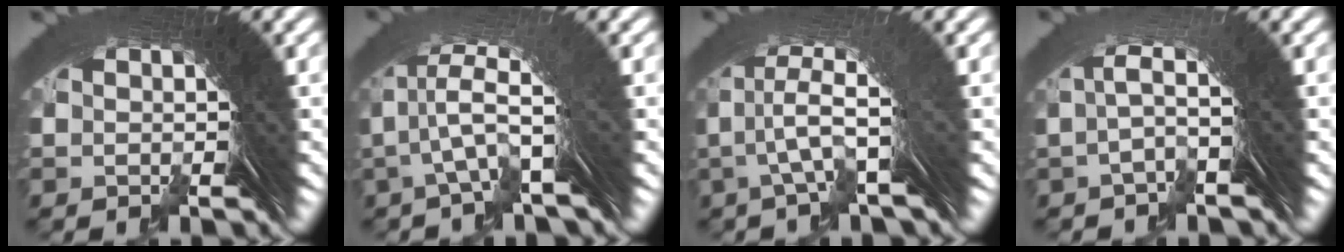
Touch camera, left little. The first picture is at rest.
{"total": 3.2, "force": [0.0, 0.3, 3.2], "torque": [-0.055, 0.001, 0.005]}
{"total": 3.1, "force": [0.2, 0.0, 3.1], "torque": [-0.056, 0.001, 0.008]}
{"total": 1.4, "force": [-0.2, -0.6, 1.3], "torque": [-0.036, 0.002, 0.002]}